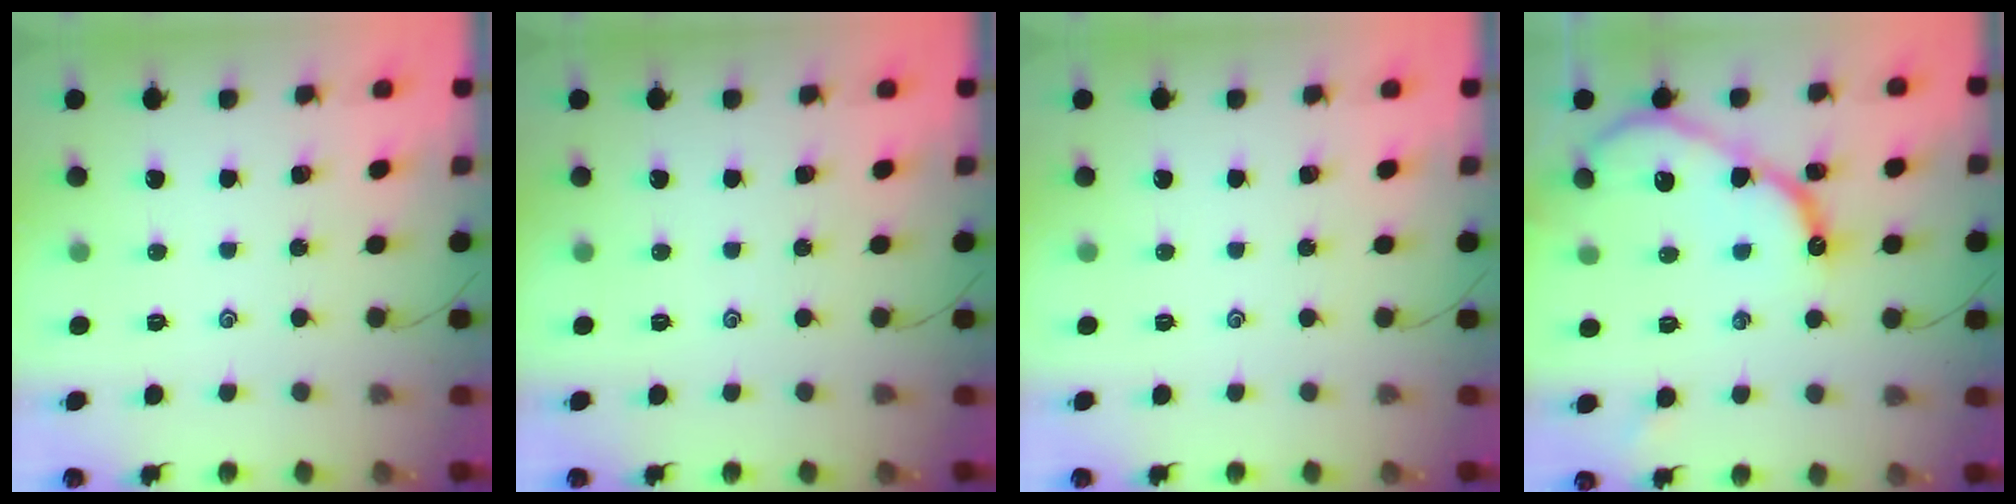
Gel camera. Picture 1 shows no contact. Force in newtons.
{"total": 0.0}
{"total": 0.0}
{"total": 13.0, "press": 12.9, "slide": 1.2}